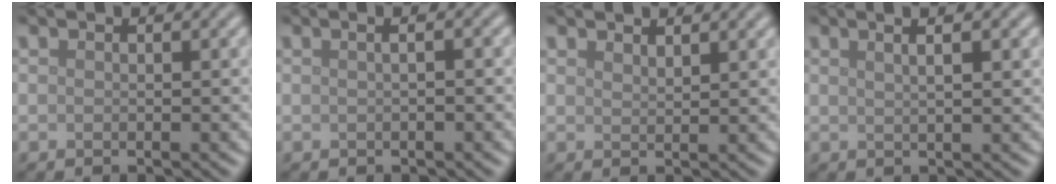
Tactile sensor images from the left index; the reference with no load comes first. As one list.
[{"total": 2.3, "force": [0.6, 1.1, 1.9], "torque": [-0.010, 0.006, -0.012]}, {"total": 1.6, "force": [1.6, 0.2, 0.4], "torque": [-0.005, 0.004, 0.028]}, {"total": 4.4, "force": [2.2, 1.8, 3.4], "torque": [-0.018, 0.023, 0.001]}]